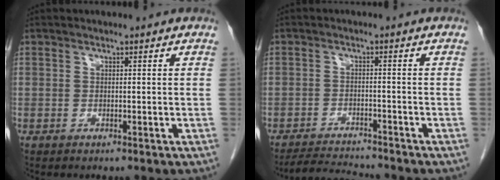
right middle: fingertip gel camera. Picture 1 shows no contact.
{"total": 4.7, "force": [-4.6, -0.7, 0.2], "torque": [-0.003, -0.014, -0.080]}